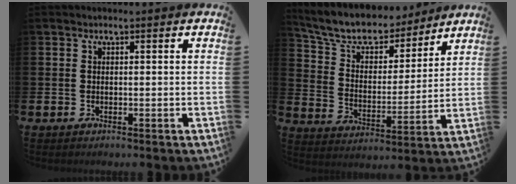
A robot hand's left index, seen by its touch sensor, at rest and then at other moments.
{"total": 8.8, "force": [7.9, 3.1, 2.3], "torque": [-0.088, -0.052, 0.141]}